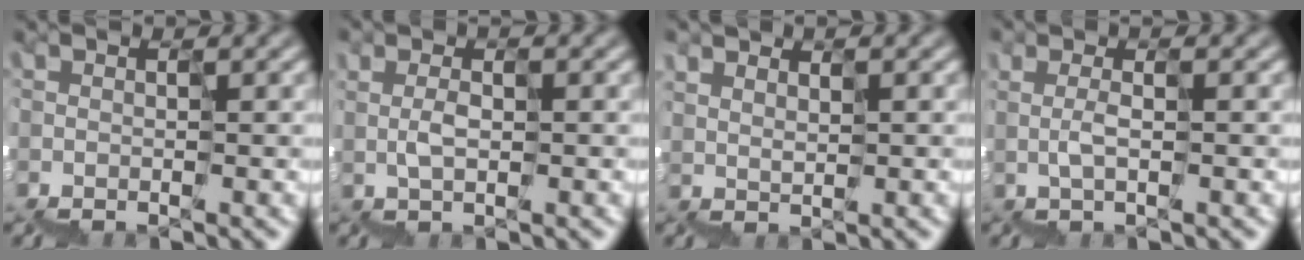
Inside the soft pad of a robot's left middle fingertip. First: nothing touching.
{"total": 1.2, "force": [1.2, 0.0, -0.1], "torque": [0.005, 0.013, 0.027]}
{"total": 1.8, "force": [1.7, 0.1, -0.2], "torque": [0.022, 0.004, 0.042]}
{"total": 1.1, "force": [1.1, -0.2, 0.0], "torque": [0.002, 0.009, 0.022]}